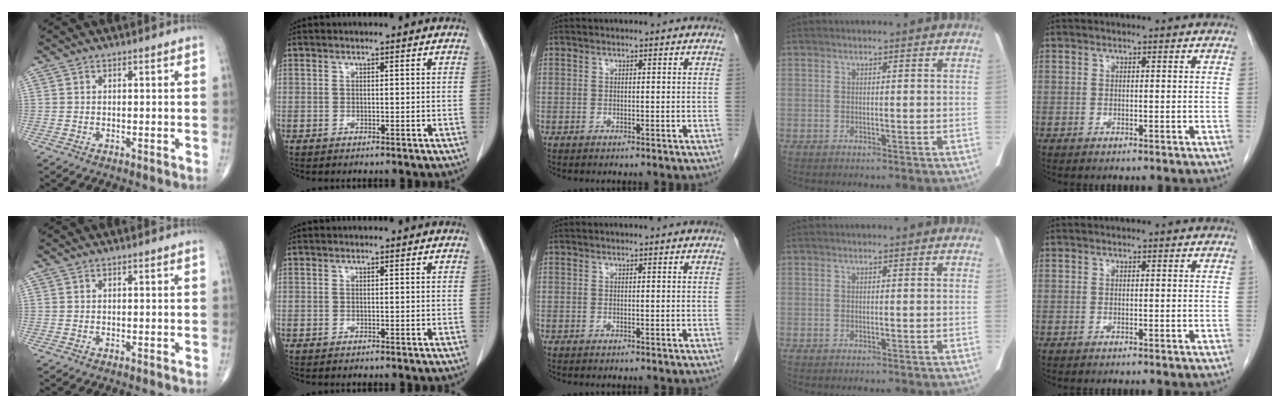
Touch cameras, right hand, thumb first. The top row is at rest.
{}